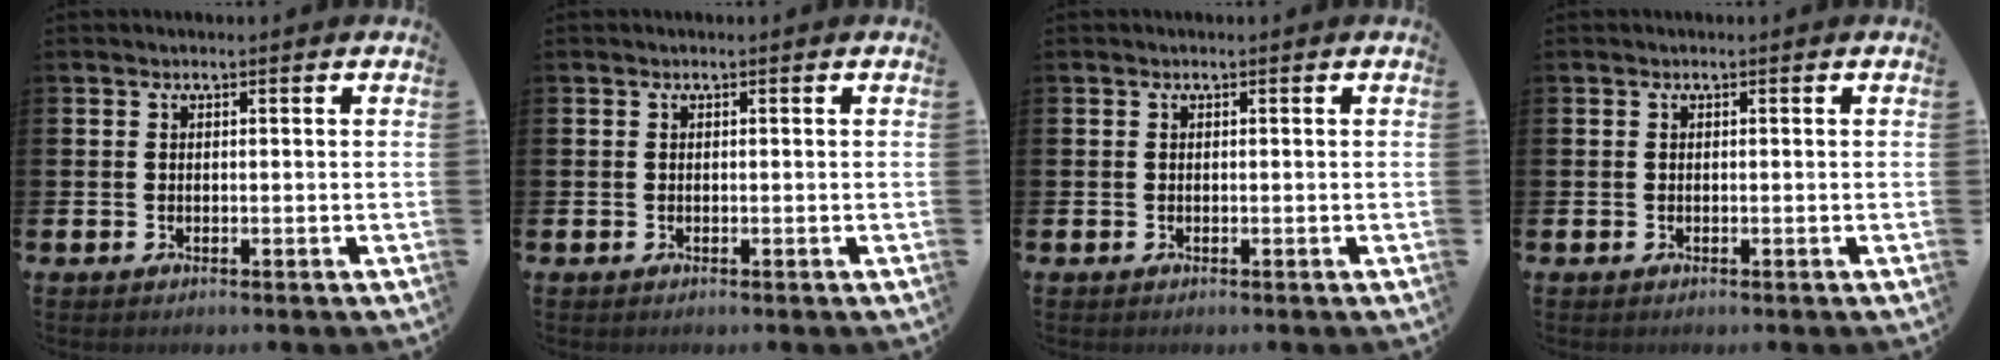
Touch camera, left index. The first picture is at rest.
{"total": 0.0}
{"total": 0.0}
{"total": 0.0}